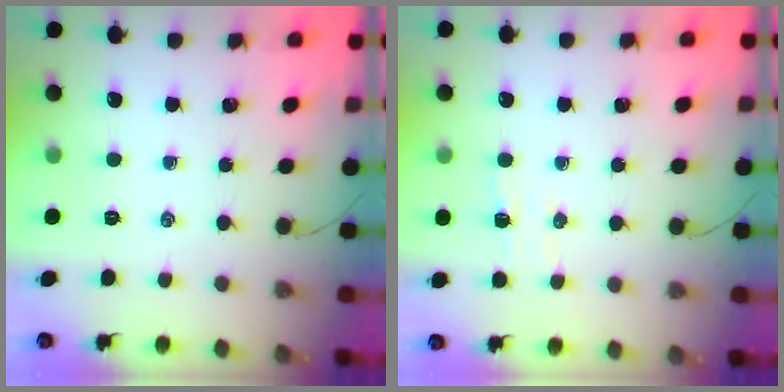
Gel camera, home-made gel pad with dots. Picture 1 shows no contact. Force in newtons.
{"total": 4.3, "press": 4.2, "slide": 1.0}